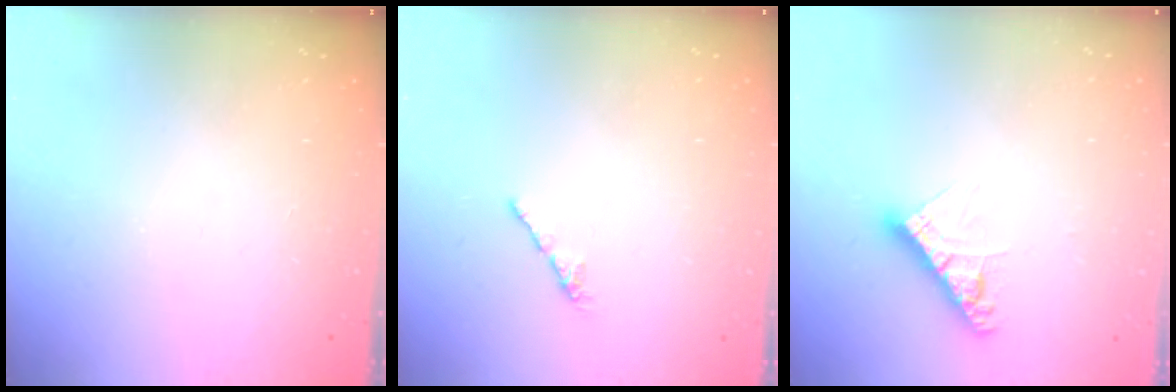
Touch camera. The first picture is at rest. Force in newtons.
{"total": 2.1, "press": 2.0, "slide": 0.7}
{"total": 8.4, "press": 8.4, "slide": 0.3}